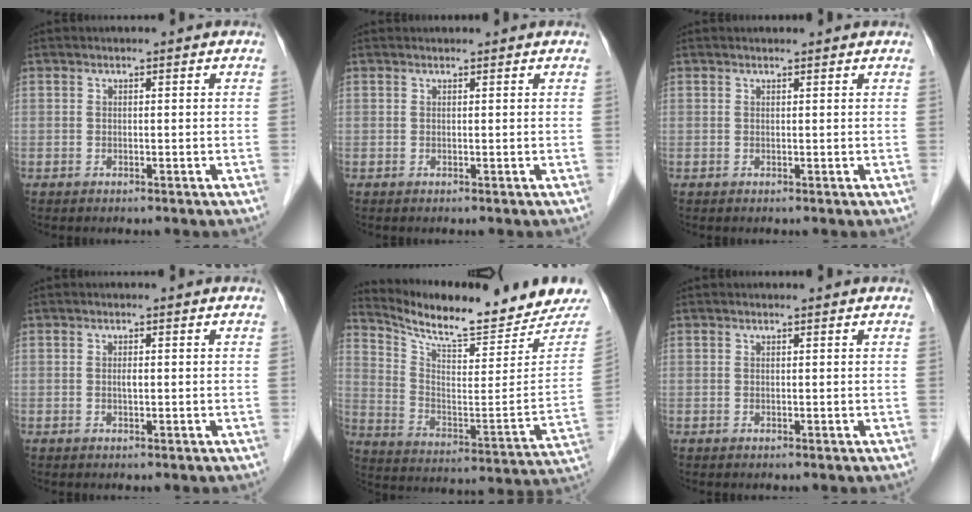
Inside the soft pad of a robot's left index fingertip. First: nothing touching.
{"total": 1.5, "force": [1.5, 0.2, 0.2], "torque": [-0.009, 0.017, 0.022]}
{"total": 1.8, "force": [1.8, 0.1, 0.4], "torque": [-0.010, 0.011, 0.023]}
{"total": 0.6, "force": [0.1, 0.1, 0.6], "torque": [-0.013, -0.002, 0.001]}
{"total": 19.3, "force": [18.2, 2.2, 5.9], "torque": [-0.113, -0.070, 0.262]}
{"total": 0.9, "force": [0.8, 0.0, 0.1], "torque": [-0.008, 0.007, 0.013]}